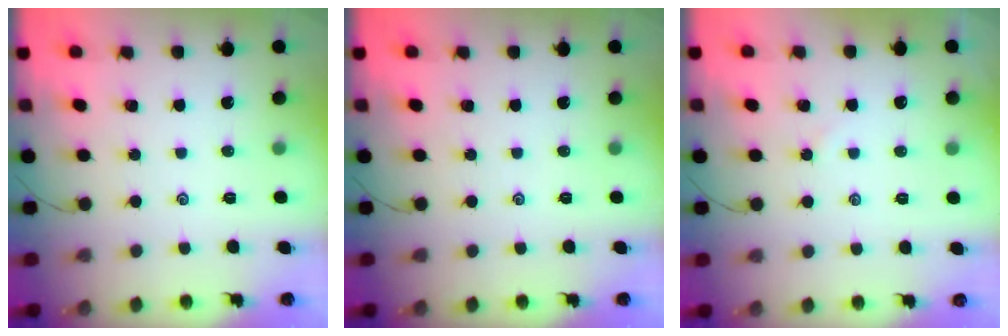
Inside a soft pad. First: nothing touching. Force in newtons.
{"total": 0.0}
{"total": 2.7, "press": 2.7, "slide": 0.4}